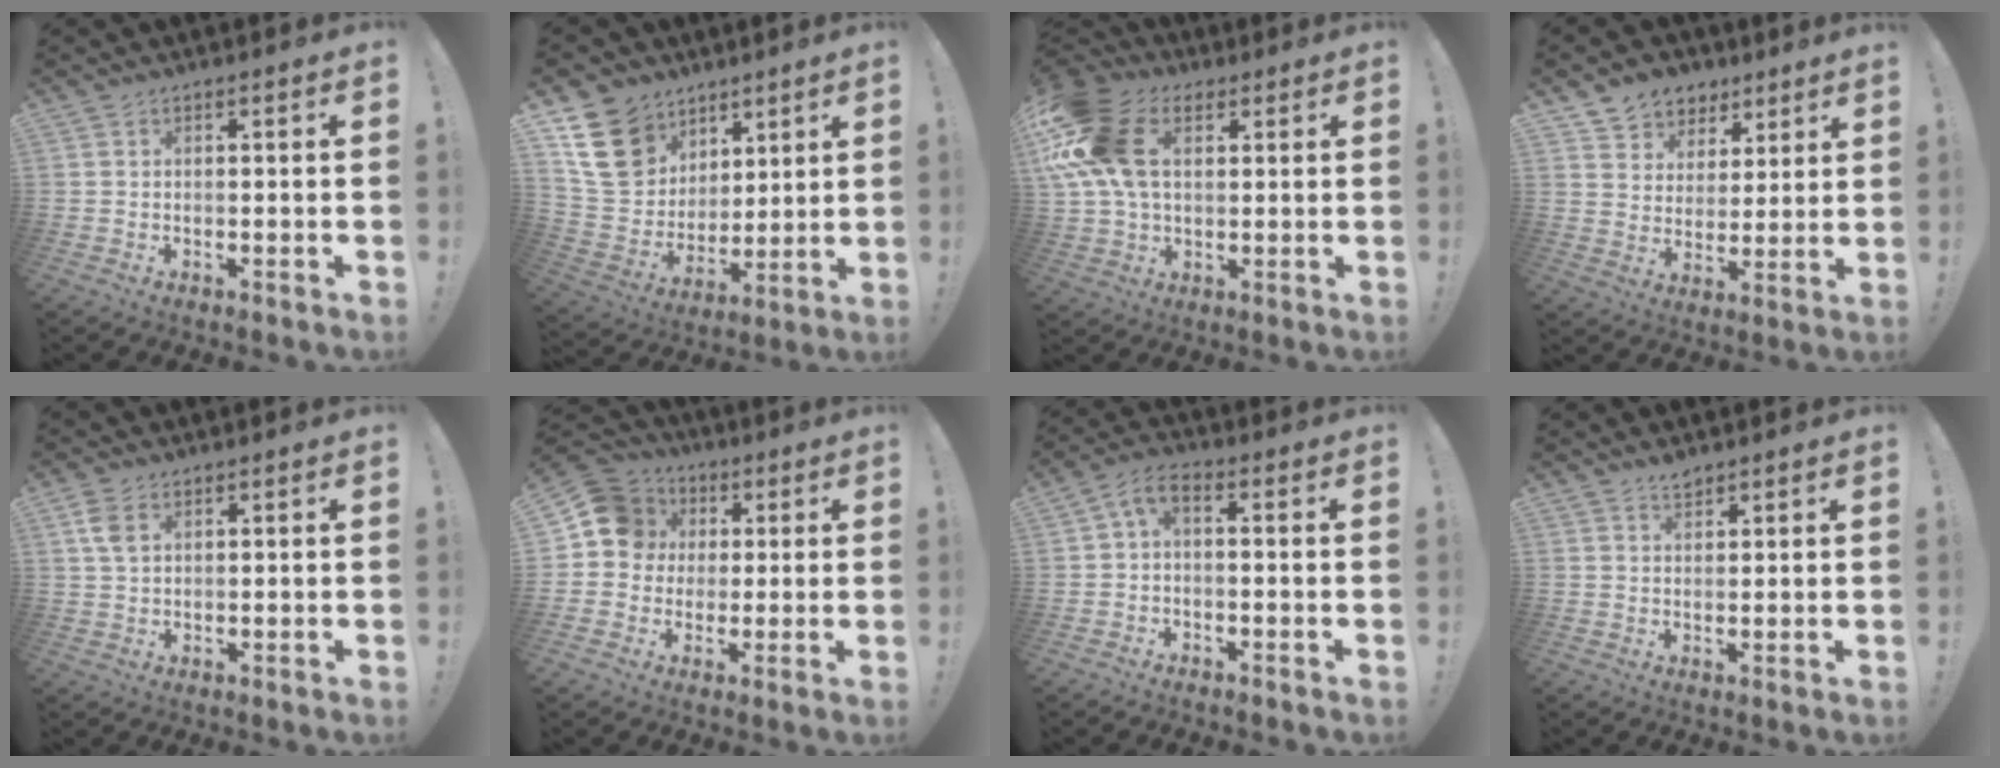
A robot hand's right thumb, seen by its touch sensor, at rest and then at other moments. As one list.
[{"total": 17.3, "force": [8.6, 13.5, 6.6], "torque": [-0.103, -0.047, 0.183]}, {"total": 19.6, "force": [5.9, 12.8, 13.6], "torque": [-0.283, -0.004, 0.109]}, {"total": 7.6, "force": [5.2, 5.6, 0.4], "torque": [-0.013, -0.043, 0.105]}, {"total": 4.9, "force": [2.1, 2.9, 3.3], "torque": [-0.052, -0.004, 0.039]}, {"total": 11.6, "force": [2.0, 10.7, 3.8], "torque": [-0.040, 0.004, 0.045]}, {"total": 3.8, "force": [-0.5, 1.4, 3.5], "torque": [-0.078, -0.009, -0.011]}, {"total": 2.2, "force": [2.1, 0.7, 0.4], "torque": [-0.003, -0.012, 0.037]}]